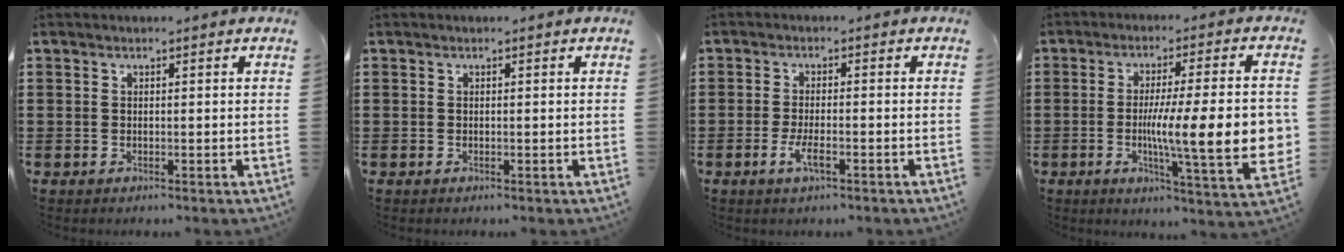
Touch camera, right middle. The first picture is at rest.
{"total": 0.0}
{"total": 3.4, "force": [-1.4, 0.9, 2.9], "torque": [-0.055, -0.001, -0.027]}
{"total": 13.6, "force": [-1.6, 2.4, 13.3], "torque": [-0.225, -0.016, -0.030]}